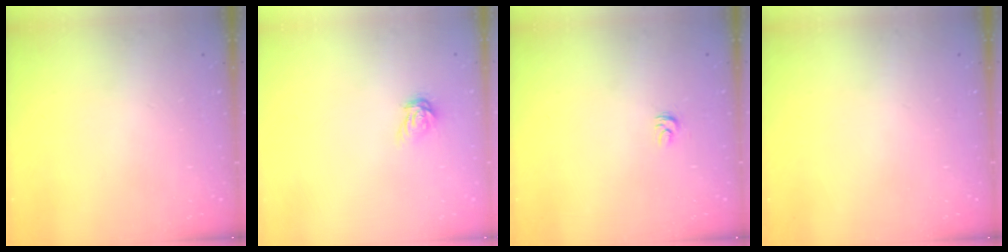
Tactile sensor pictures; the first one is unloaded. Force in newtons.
{"total": 5.6, "press": 5.6, "slide": 0.7}
{"total": 2.7, "press": 2.7, "slide": 0.2}
{"total": 0.0}